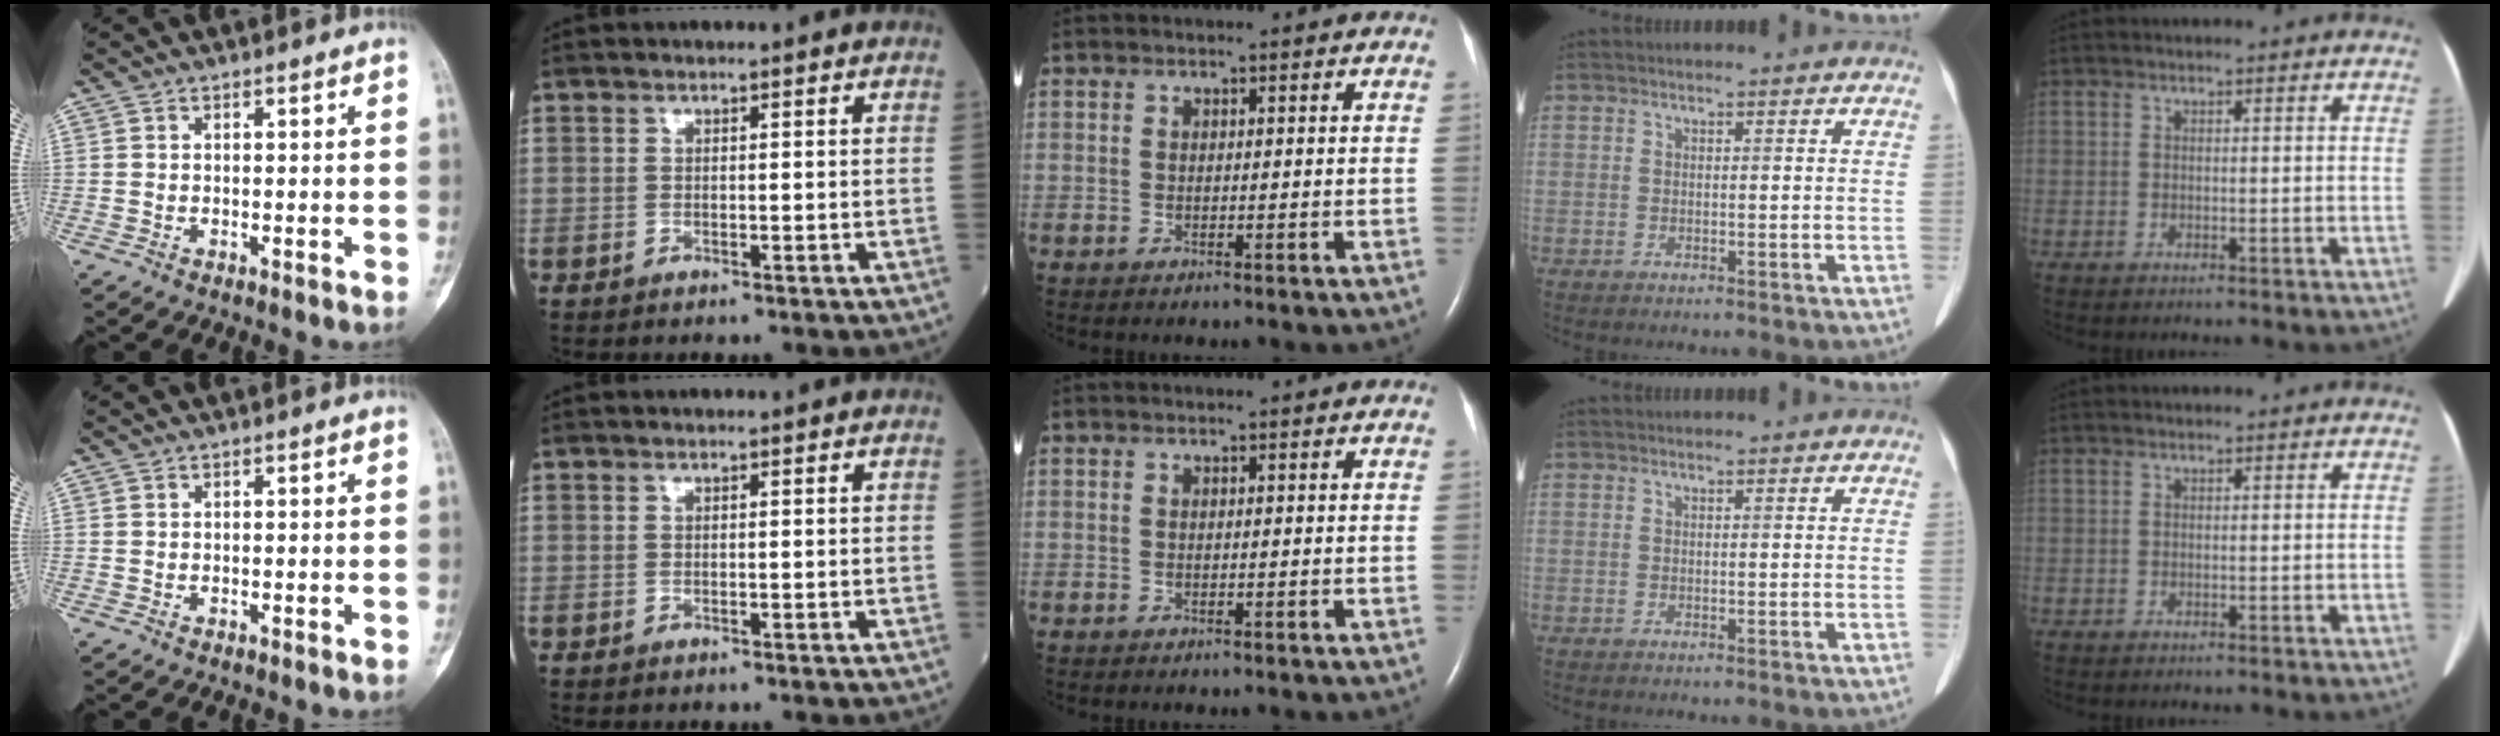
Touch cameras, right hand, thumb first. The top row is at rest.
{}